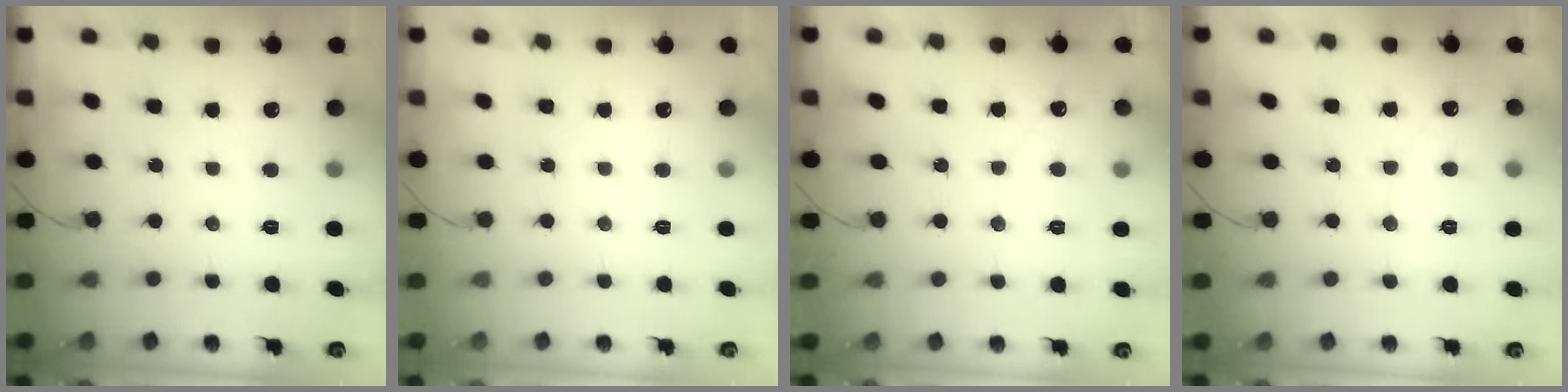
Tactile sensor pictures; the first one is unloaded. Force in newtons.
{"total": 0.0}
{"total": 2.8, "press": 2.8, "slide": 0.2}
{"total": 3.0, "press": 3.0, "slide": 0.1}